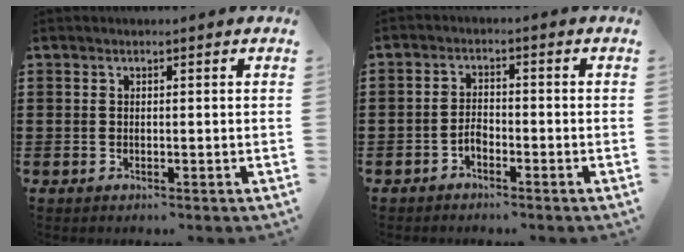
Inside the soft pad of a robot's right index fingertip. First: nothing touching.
{"total": 2.1, "force": [-1.6, 1.1, 0.9], "torque": [-0.023, 0.004, -0.033]}